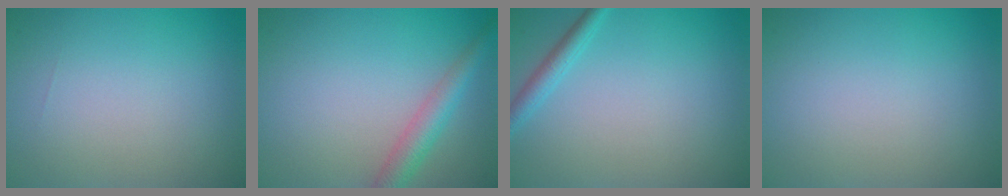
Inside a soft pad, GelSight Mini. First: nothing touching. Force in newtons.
{"total": 2.9, "press": 2.9, "slide": 0.2}
{"total": 1.8, "press": 1.8, "slide": 0.1}
{"total": 0.0}